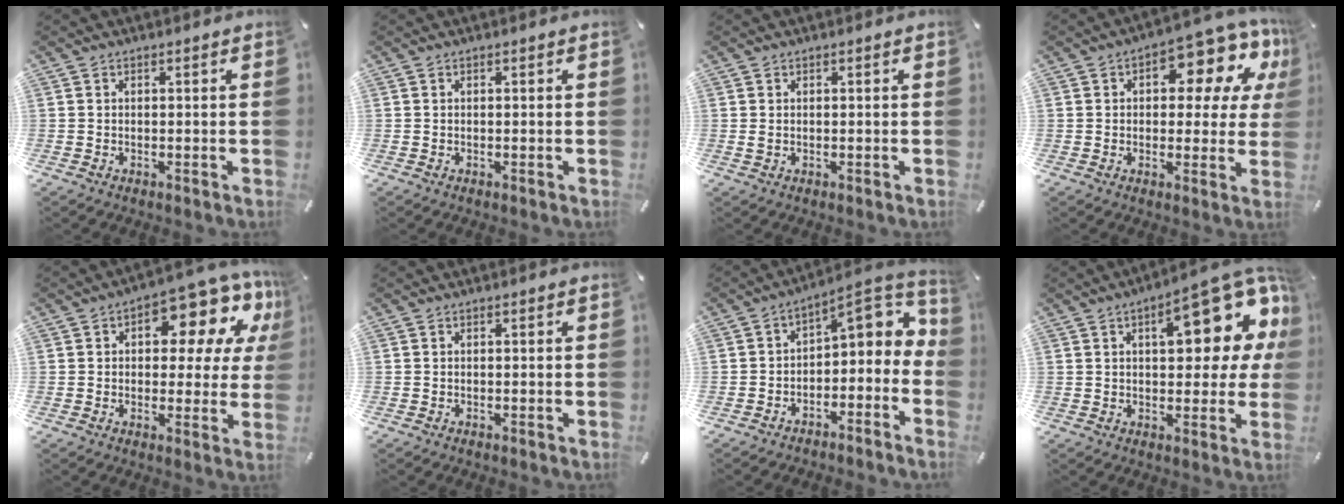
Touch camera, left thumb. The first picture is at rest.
{"total": 0.0}
{"total": 0.7, "force": [0.1, 0.5, 0.5], "torque": [-0.012, 0.002, 0.001]}
{"total": 12.7, "force": [6.5, 6.0, 9.1], "torque": [-0.108, -0.054, 0.107]}
{"total": 13.6, "force": [7.5, 6.6, 9.3], "torque": [-0.117, -0.059, 0.125]}
{"total": 0.0}
{"total": 6.1, "force": [1.2, 3.8, 4.6], "torque": [-0.051, -0.027, 0.014]}
{"total": 18.2, "force": [7.1, 7.7, 14.8], "torque": [-0.186, -0.036, 0.110]}